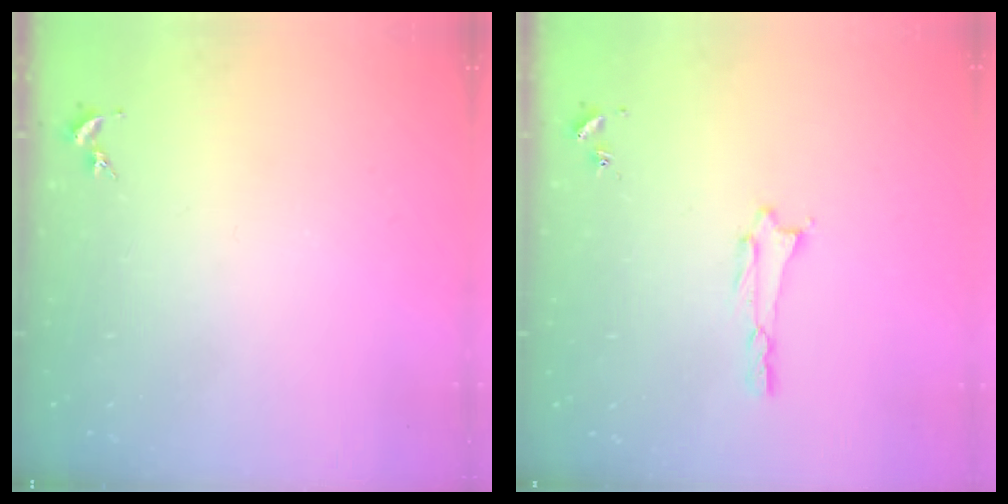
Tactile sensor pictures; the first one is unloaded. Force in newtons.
{"total": 0.8, "press": 0.8, "slide": 0.1}